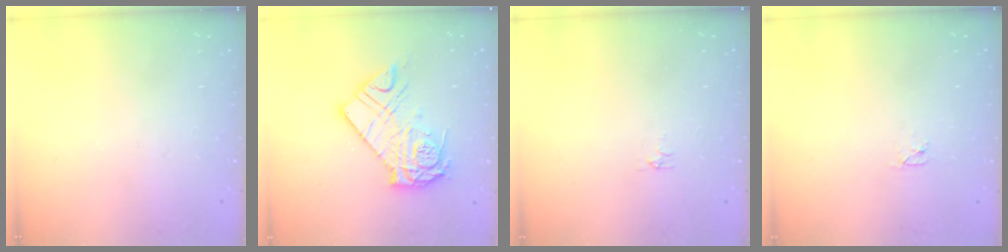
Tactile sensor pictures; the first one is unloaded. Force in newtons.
{"total": 12.9, "press": 12.9, "slide": 1.0}
{"total": 2.9, "press": 2.9, "slide": 0.5}
{"total": 2.6, "press": 2.6, "slide": 0.3}